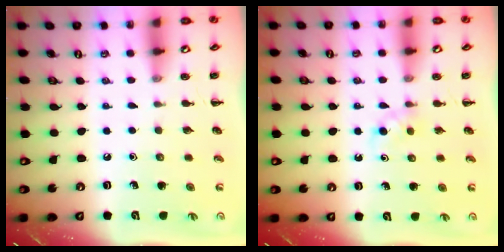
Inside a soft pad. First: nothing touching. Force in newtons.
{"total": 2.9, "press": 2.6, "slide": 1.1}